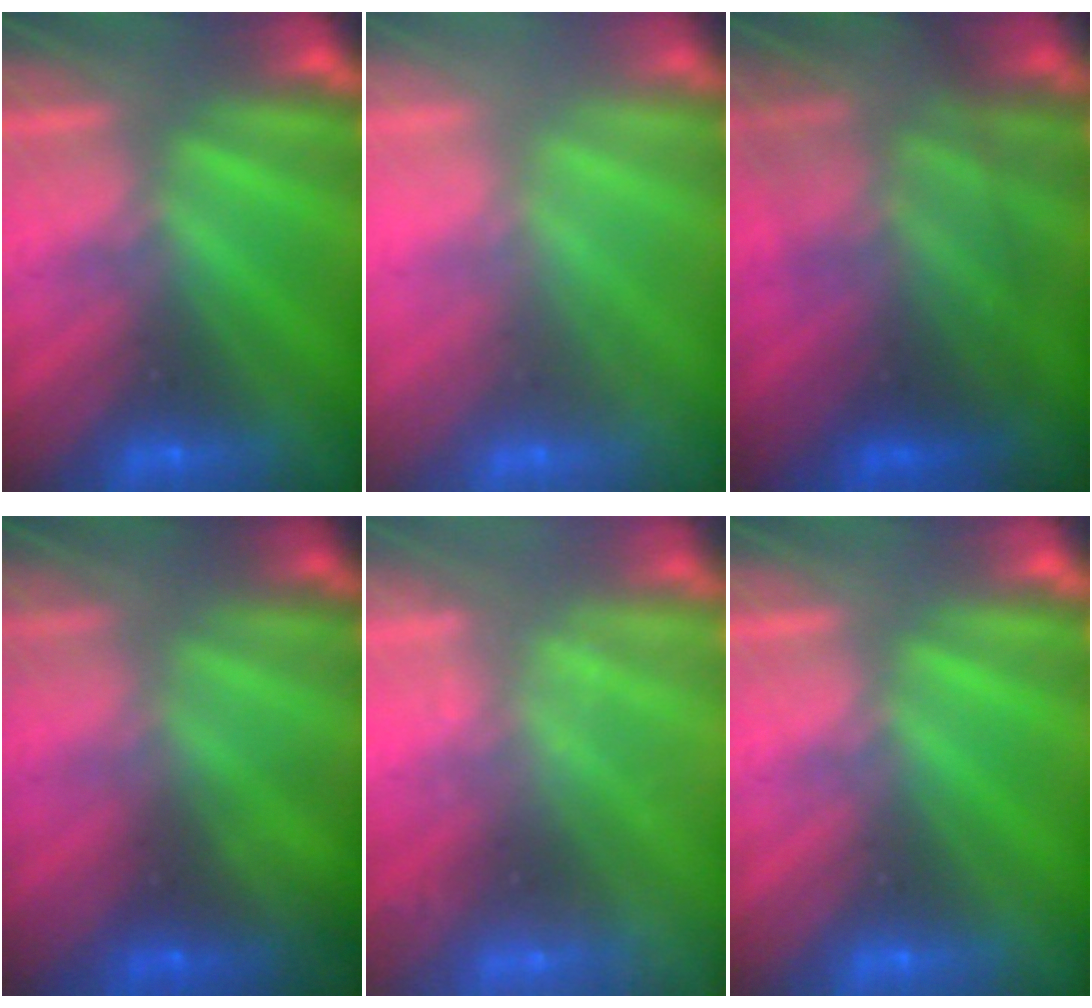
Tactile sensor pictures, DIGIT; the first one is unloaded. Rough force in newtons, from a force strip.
{"total": 2.7}
{"total": 5.1}
{"total": 1.2}
{"total": 2.2}
{"total": 0.0}